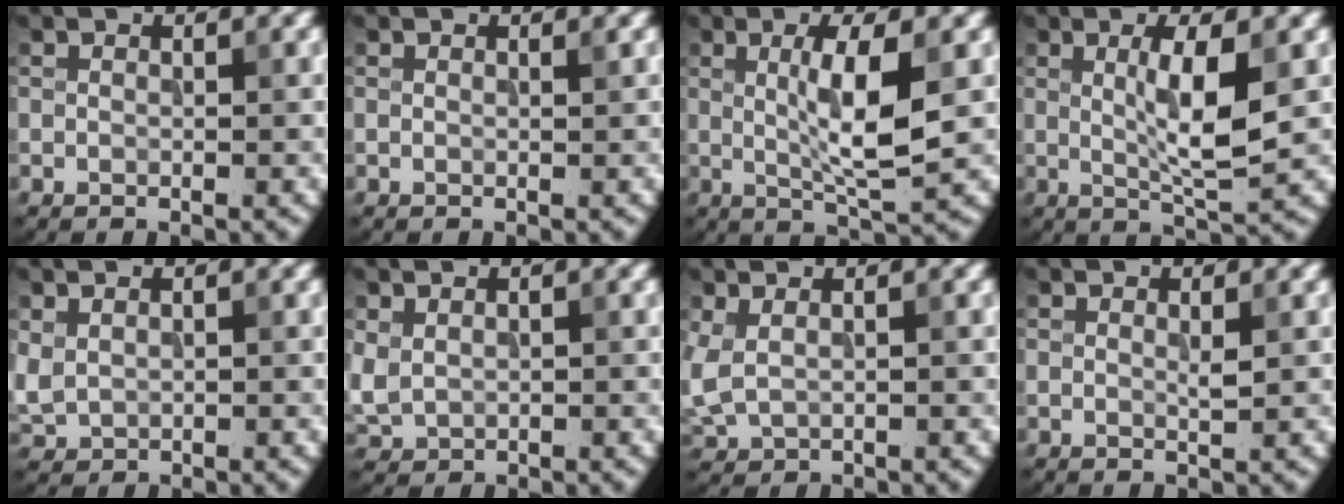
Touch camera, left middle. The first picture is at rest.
{"total": 0.0}
{"total": 5.4, "force": [0.6, 1.0, 5.3], "torque": [-0.094, -0.004, 0.013]}
{"total": 4.9, "force": [0.6, 0.9, 4.7], "torque": [-0.082, -0.006, 0.014]}
{"total": 1.5, "force": [0.5, 1.1, 0.8], "torque": [-0.022, -0.001, 0.016]}
{"total": 1.9, "force": [0.4, 1.5, 1.1], "torque": [-0.031, -0.002, 0.013]}
{"total": 2.2, "force": [0.7, 1.3, 1.6], "torque": [-0.046, -0.001, 0.022]}
{"total": 0.7, "force": [0.3, 0.0, 0.6], "torque": [-0.010, -0.003, 0.004]}